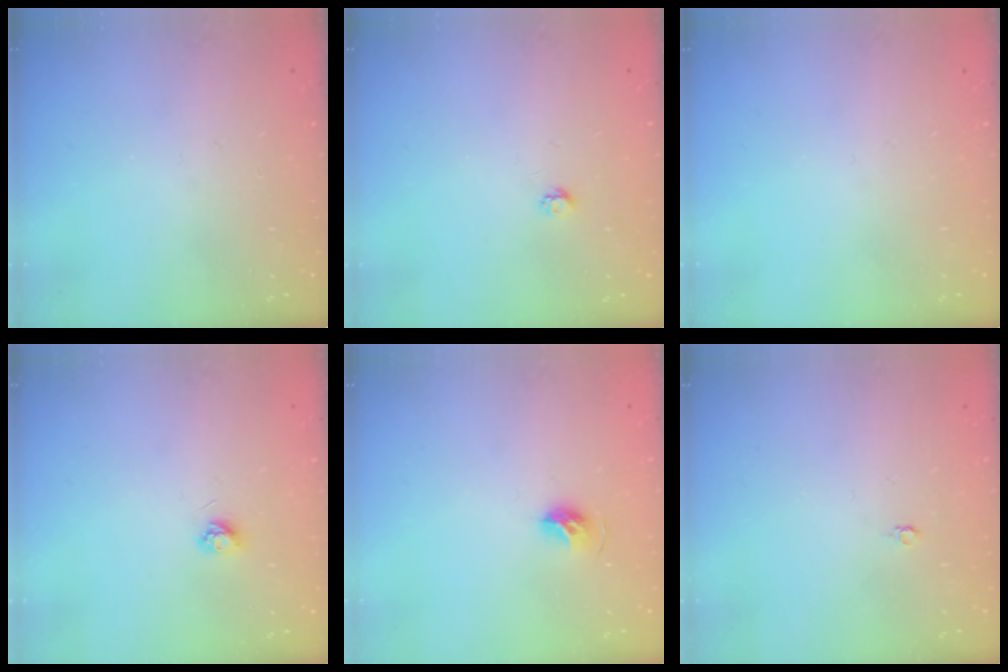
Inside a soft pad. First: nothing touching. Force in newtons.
{"total": 2.7, "press": 2.7, "slide": 0.4}
{"total": 0.0}
{"total": 3.2, "press": 3.1, "slide": 0.4}
{"total": 6.2, "press": 6.1, "slide": 1.2}
{"total": 3.3, "press": 3.3, "slide": 0.3}